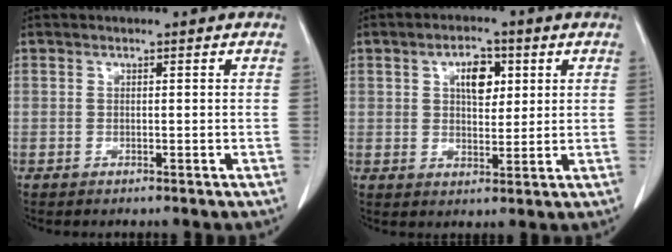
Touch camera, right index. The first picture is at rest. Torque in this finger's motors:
{"motor_torque": [0.12, 0.10, 0.12, 0.05]}